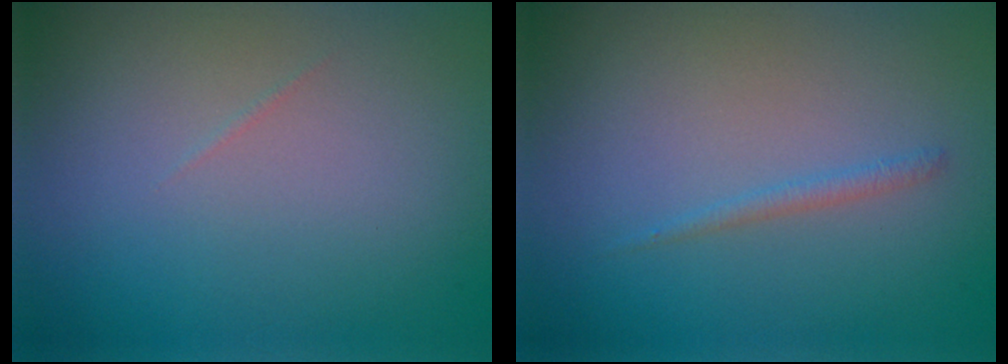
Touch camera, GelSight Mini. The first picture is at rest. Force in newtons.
{"total": 0.9, "press": 0.9, "slide": 0.1}